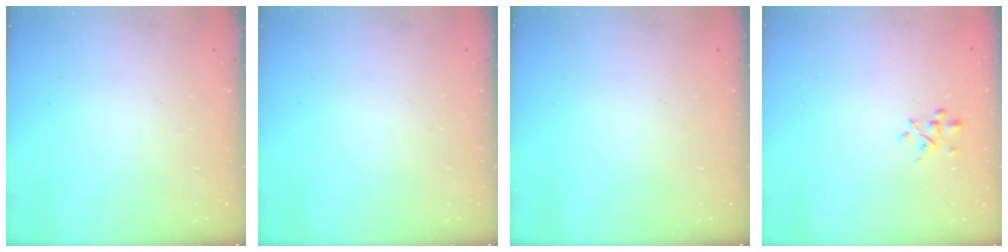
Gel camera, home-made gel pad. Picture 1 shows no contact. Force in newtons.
{"total": 0.0}
{"total": 0.0}
{"total": 2.8, "press": 2.7, "slide": 0.9}